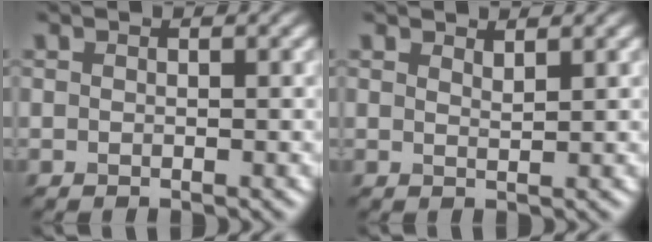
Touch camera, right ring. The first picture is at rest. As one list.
[{"total": 1.2, "force": [1.1, 0.1, 0.4], "torque": [-0.008, 0.001, 0.020]}]